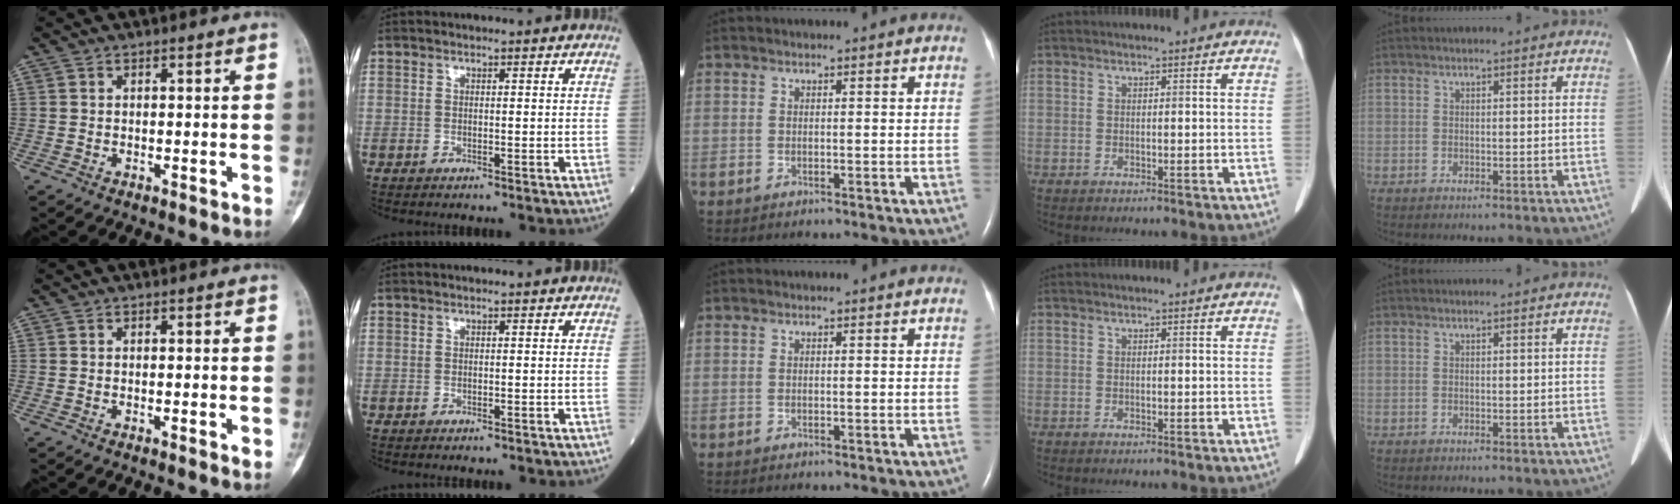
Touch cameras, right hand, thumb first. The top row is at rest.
{"thumb": {"total": 1.3, "force": [-0.2, 0.3, 1.2], "torque": [-0.019, -0.004, -0.003]}, "index": {"total": 0.7, "force": [-0.6, 0.2, 0.3], "torque": [-0.009, -0.002, -0.010]}}